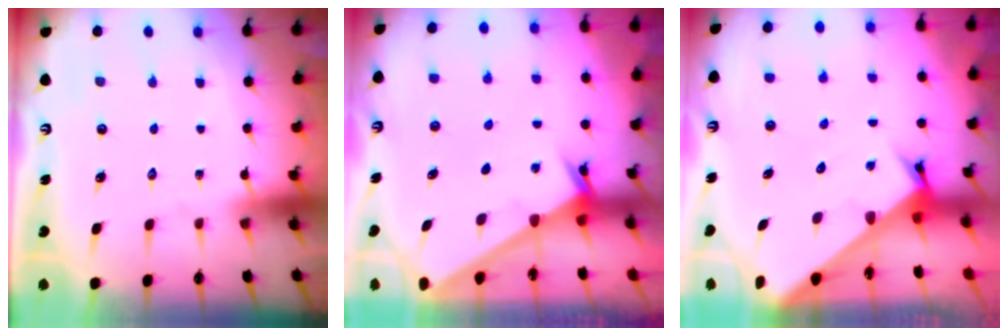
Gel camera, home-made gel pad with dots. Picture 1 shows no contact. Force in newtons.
{"total": 2.5, "press": 2.5, "slide": 0.2}
{"total": 2.8, "press": 2.8, "slide": 0.2}